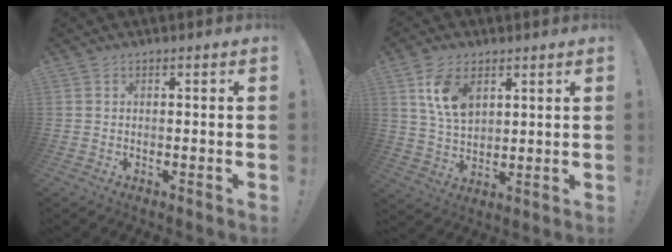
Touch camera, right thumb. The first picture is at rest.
{"total": 10.5, "force": [4.9, 6.2, 6.9], "torque": [-0.125, -0.010, 0.092]}